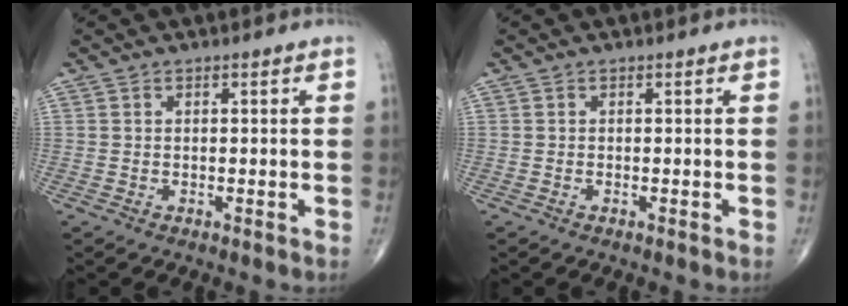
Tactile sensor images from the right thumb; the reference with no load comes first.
{"total": 0.0}